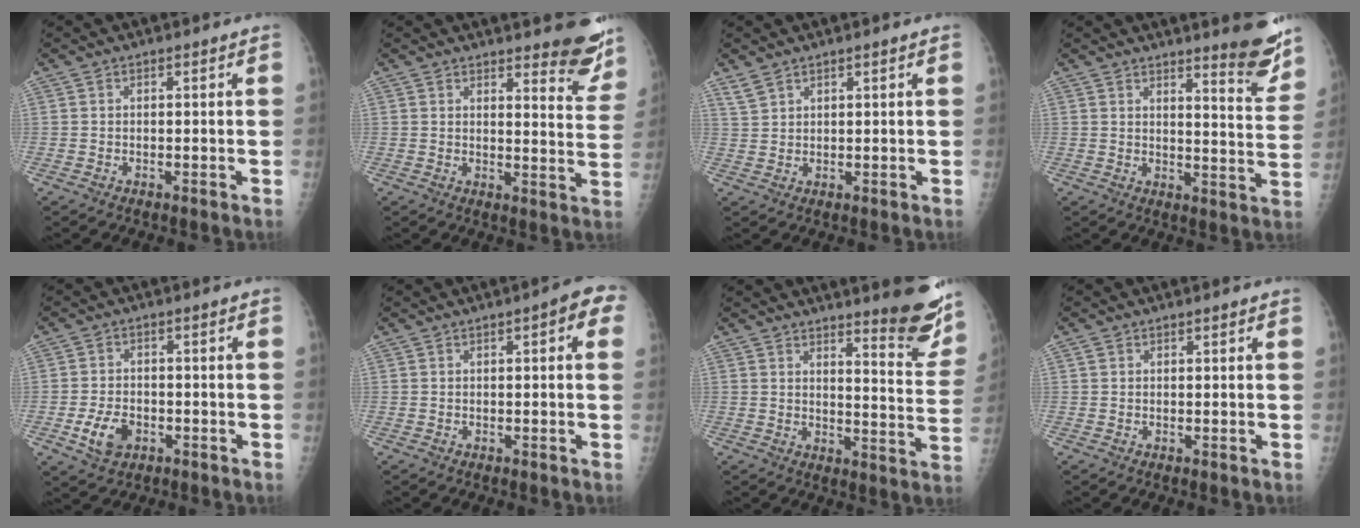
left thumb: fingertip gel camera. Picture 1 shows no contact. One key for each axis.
{"total": 9.9, "fx": 8.5, "fy": 2.5, "fz": 4.3, "tx": -0.015, "ty": -0.068, "tz": 0.087}
{"total": 2.4, "fx": 2.1, "fy": 0.8, "fz": 0.9, "tx": -0.016, "ty": -0.006, "tz": 0.047}
{"total": 9.5, "fx": 7.7, "fy": 1.4, "fz": 5.4, "tx": -0.046, "ty": -0.067, "tz": 0.095}
{"total": 5.9, "fx": -2.2, "fy": 4.0, "fz": 3.7, "tx": -0.064, "ty": 0.008, "tz": -0.037}
{"total": 5.2, "fx": 1.6, "fy": 1.6, "fz": 4.7, "tx": -0.047, "ty": 0.010, "tz": 0.010}
{"total": 13.3, "fx": 10.7, "fy": 2.5, "fz": 7.5, "tx": -0.062, "ty": -0.093, "tz": 0.127}
{"total": 0.8, "fx": 0.4, "fy": 0.6, "fz": 0.3, "tx": -0.003, "ty": 0.001, "tz": 0.008}